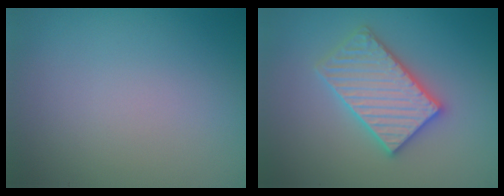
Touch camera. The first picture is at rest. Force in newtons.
{"total": 5.4, "press": 5.3, "slide": 0.8}